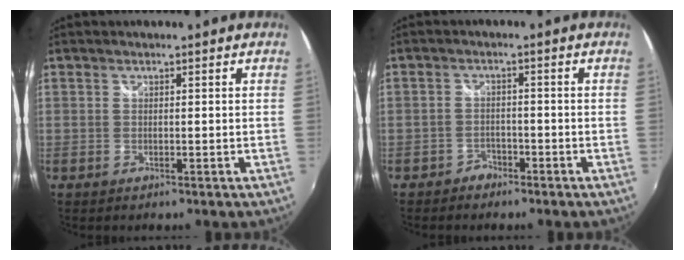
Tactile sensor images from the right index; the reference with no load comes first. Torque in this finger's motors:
{"motor_torque": [0.09, -0.05, 0.01, -0.01]}